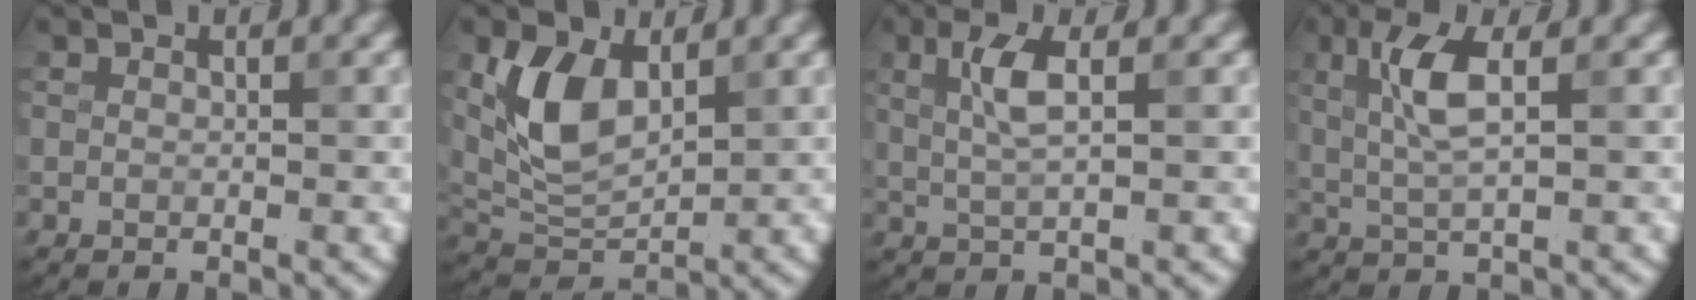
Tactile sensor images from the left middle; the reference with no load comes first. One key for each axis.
{"total": 6.0, "fx": 1.9, "fy": 3.5, "fz": 4.5, "tx": -0.100, "ty": 0.000, "tz": 0.040}
{"total": 3.1, "fx": 0.9, "fy": 0.8, "fz": 2.9, "tx": -0.061, "ty": 0.004, "tz": 0.017}
{"total": 4.1, "fx": 1.0, "fy": 1.0, "fz": 3.8, "tx": -0.086, "ty": 0.003, "tz": 0.021}